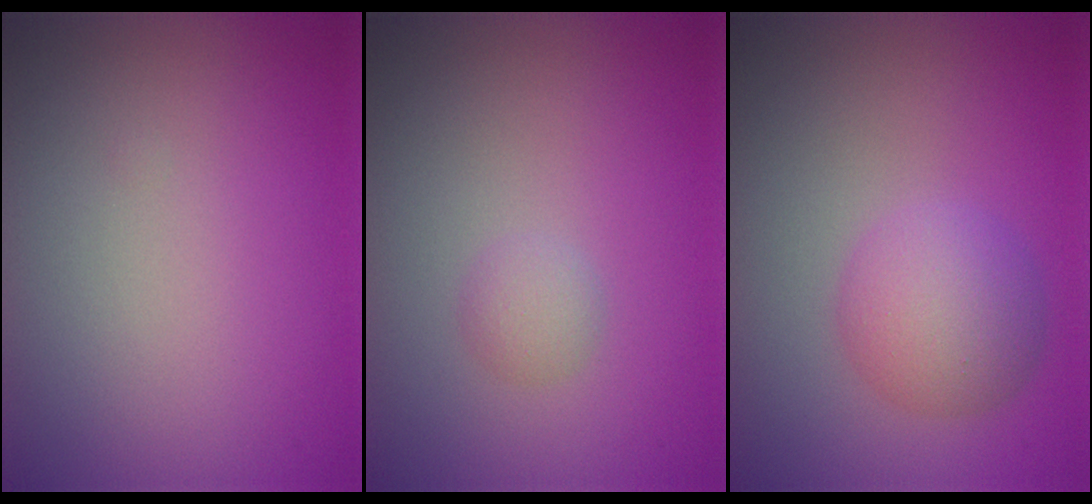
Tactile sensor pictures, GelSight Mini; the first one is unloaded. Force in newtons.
{"total": 1.2, "press": 1.2, "slide": 0.0}
{"total": 4.4, "press": 4.4, "slide": 0.1}